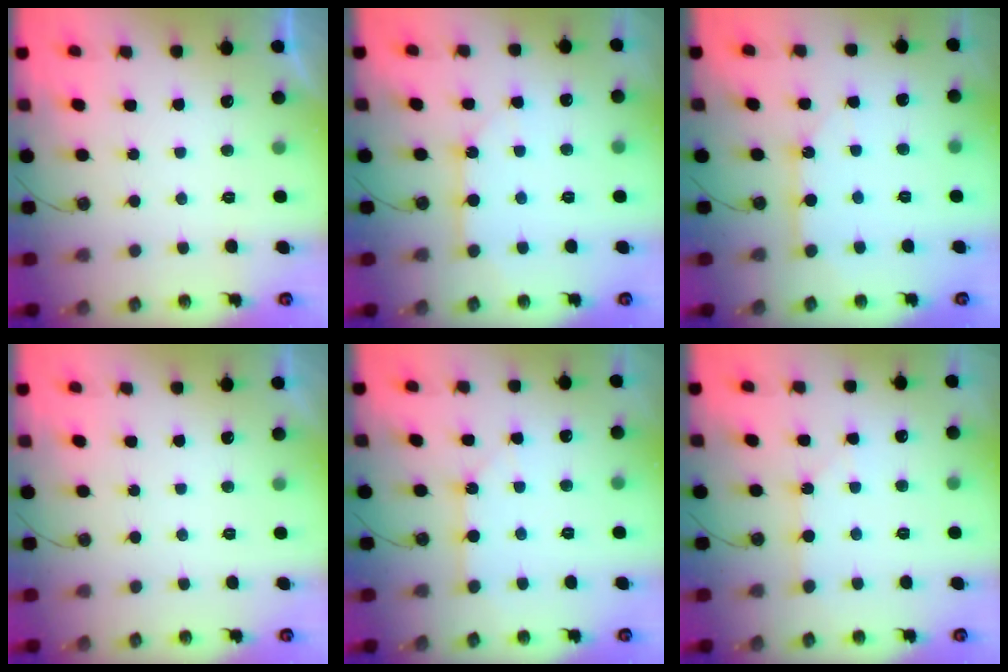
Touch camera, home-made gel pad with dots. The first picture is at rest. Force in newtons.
{"total": 8.8, "press": 8.8, "slide": 0.8}
{"total": 6.7, "press": 6.7, "slide": 0.2}
{"total": 0.0}
{"total": 3.2, "press": 3.2, "slide": 0.2}
{"total": 1.8, "press": 1.8, "slide": 0.3}